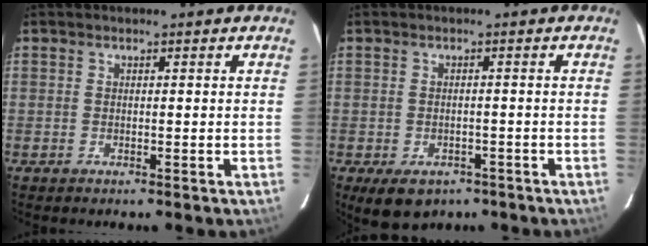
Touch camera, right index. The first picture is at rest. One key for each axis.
{"total": 7.6, "fx": -4.9, "fy": 4.5, "fz": 3.8, "tx": -0.073, "ty": -0.015, "tz": -0.058}